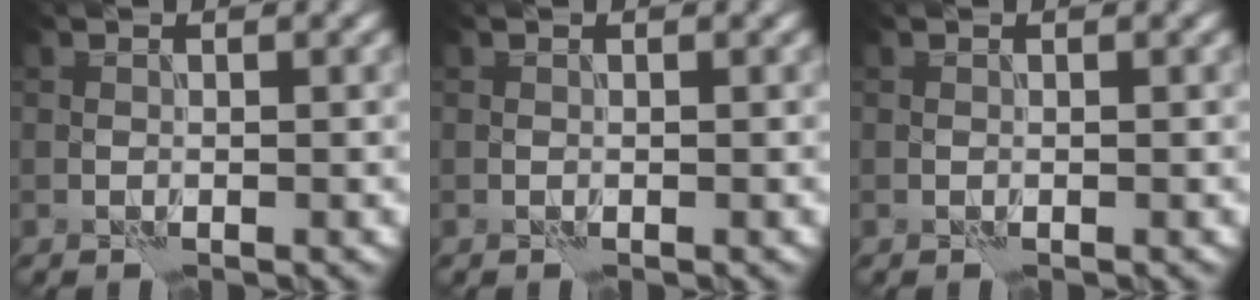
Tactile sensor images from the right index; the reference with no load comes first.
{"total": 0.0}
{"total": 0.0}